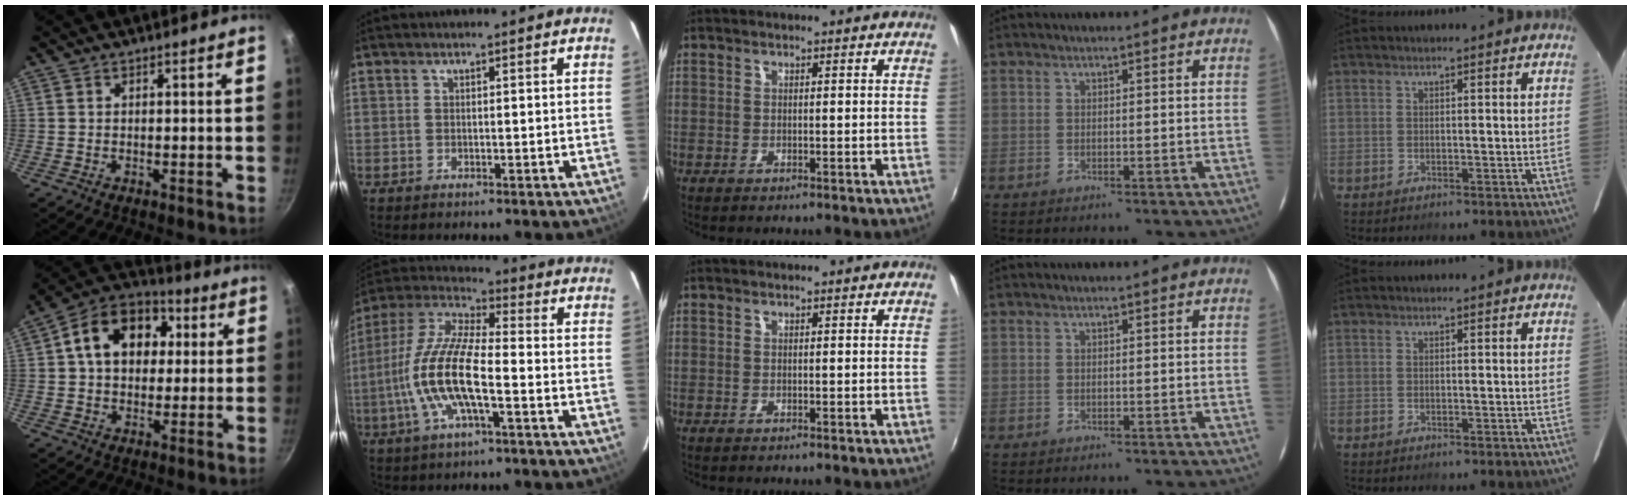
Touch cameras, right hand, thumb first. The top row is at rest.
{"thumb": {"total": 16.2, "force": [3.4, 11.9, 10.4], "torque": [-0.144, 0.025, 0.039]}, "index": {"total": 15.2, "force": [-4.1, 4.1, 14.1], "torque": [-0.292, -0.003, -0.087]}}